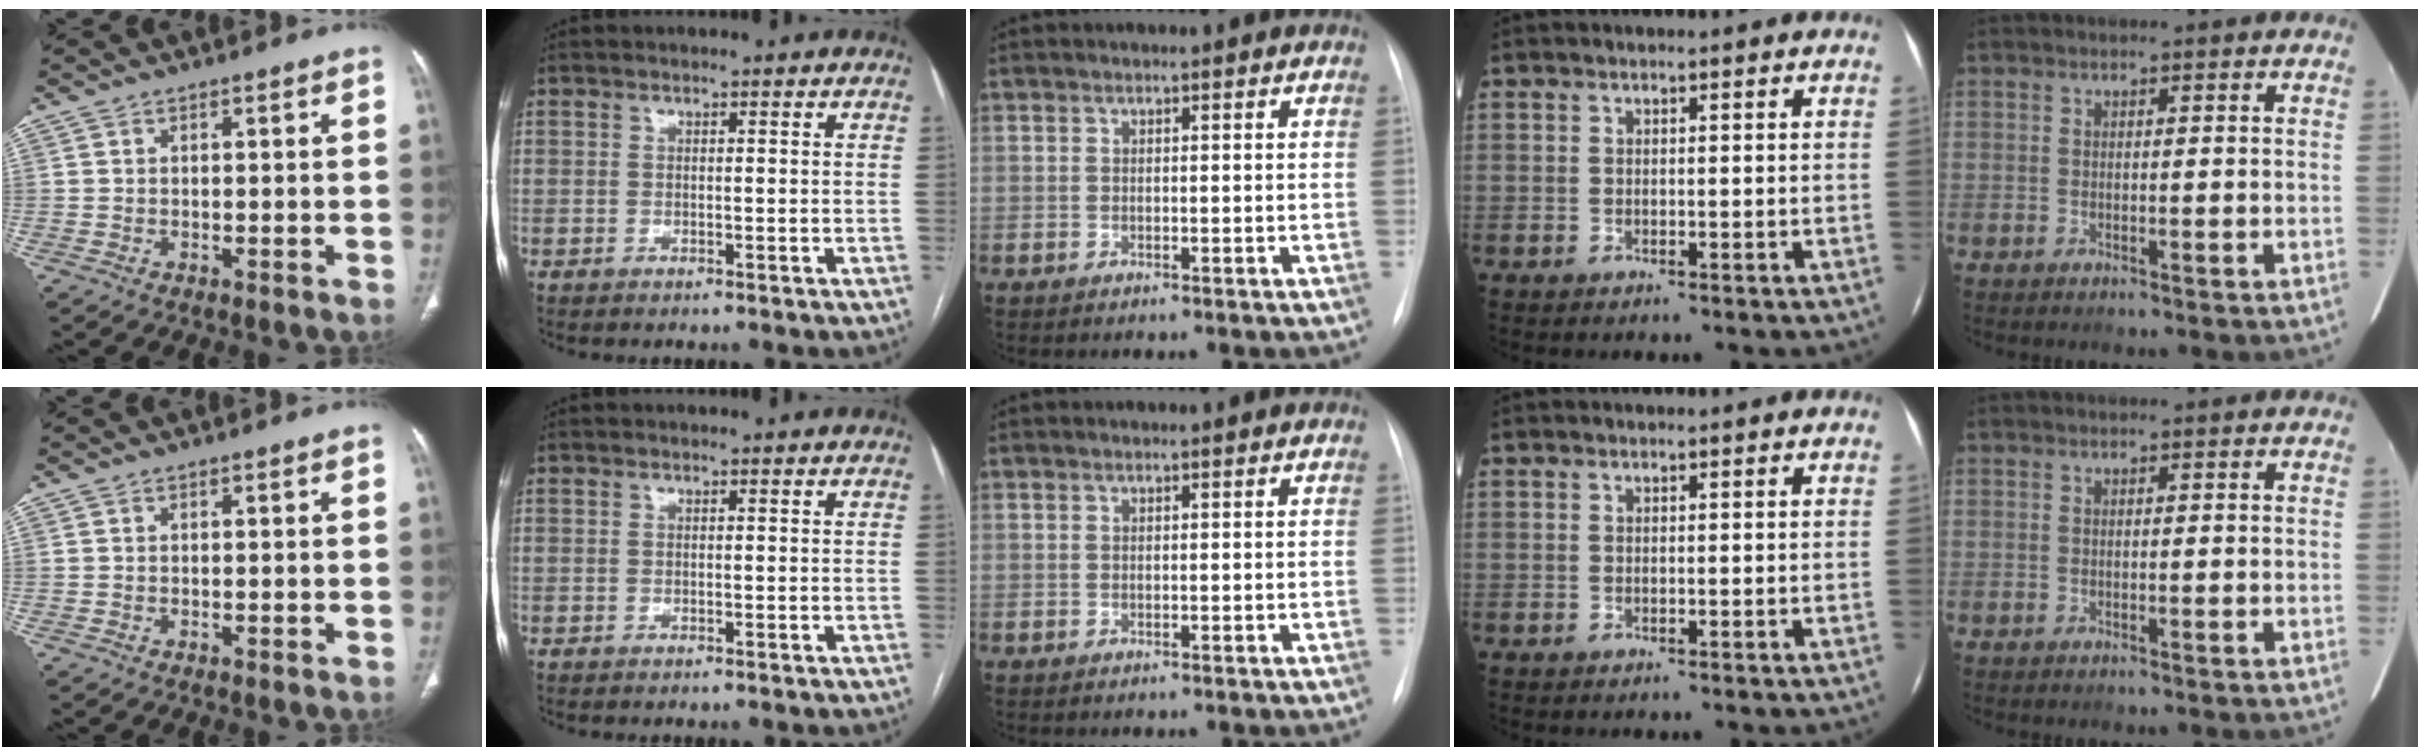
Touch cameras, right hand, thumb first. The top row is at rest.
{}